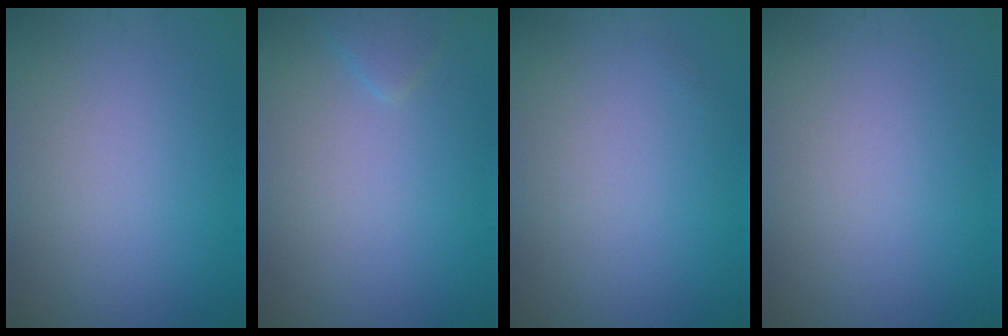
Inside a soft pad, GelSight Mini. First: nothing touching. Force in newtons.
{"total": 1.4, "press": 1.4, "slide": 0.2}
{"total": 0.0}
{"total": 0.0}